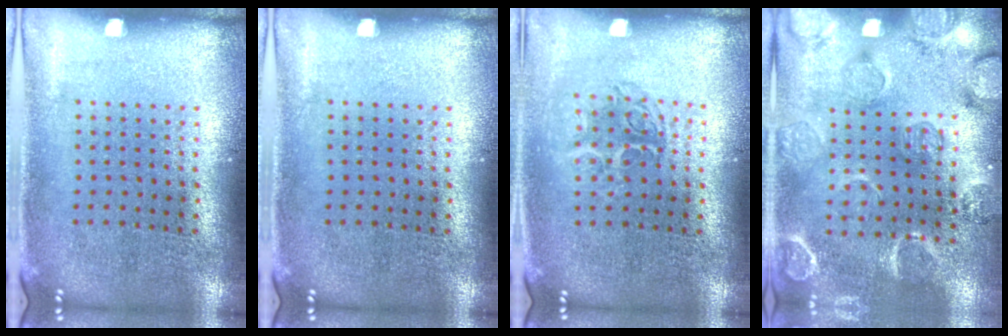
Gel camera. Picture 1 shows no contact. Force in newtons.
{"total": 0.0}
{"total": 1.4, "press": 1.1, "slide": 0.8}
{"total": 2.5, "press": 2.2, "slide": 1.1}